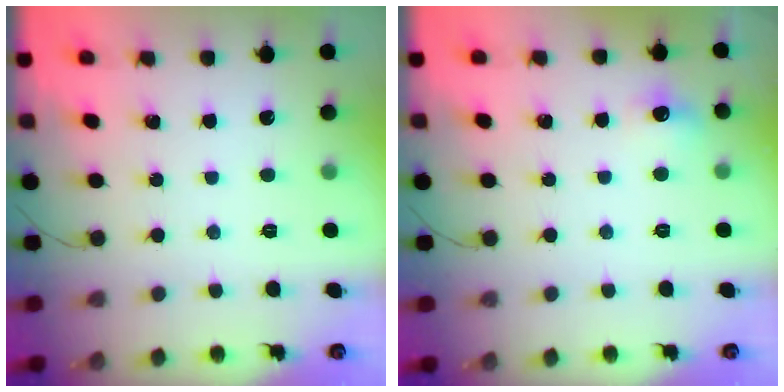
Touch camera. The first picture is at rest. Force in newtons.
{"total": 5.4, "press": 5.3, "slide": 1.1}